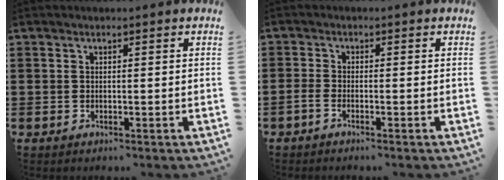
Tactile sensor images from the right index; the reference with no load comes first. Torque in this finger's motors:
{"motor_torque": [1.13, 0.95, 0.05, 0.03]}